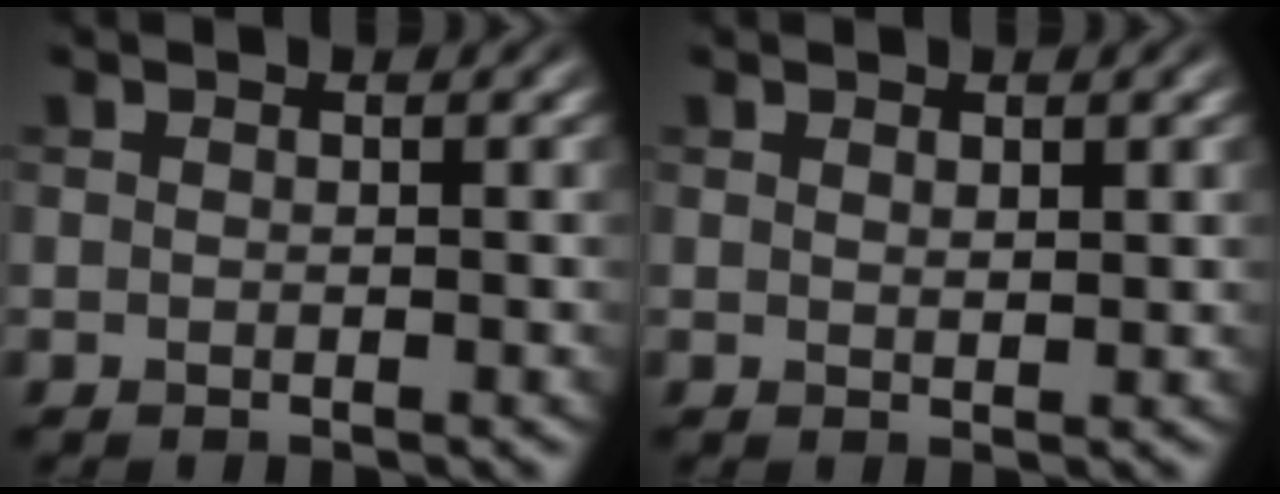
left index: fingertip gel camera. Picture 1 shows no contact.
{"total": 0.7, "force": [0.6, 0.1, 0.1], "torque": [-0.003, -0.003, 0.015]}